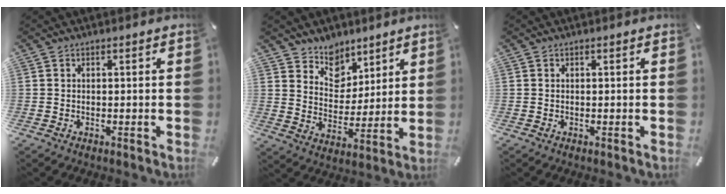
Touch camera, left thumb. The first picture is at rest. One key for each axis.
{"total": 9.0, "fx": 6.5, "fy": 6.2, "fz": 0.1, "tx": -0.016, "ty": -0.066, "tz": 0.124}
{"total": 0.0}